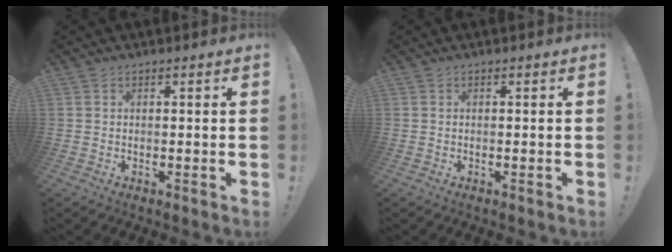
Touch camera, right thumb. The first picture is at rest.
{"total": 0.0}